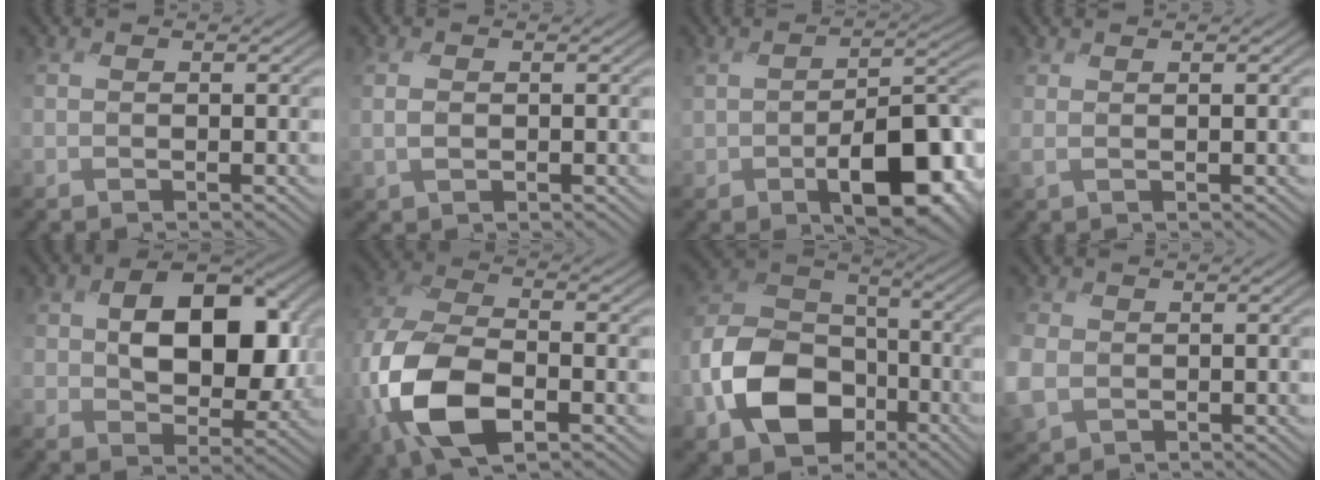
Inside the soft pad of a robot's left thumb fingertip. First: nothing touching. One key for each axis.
{"total": 1.9, "fx": -0.2, "fy": 1.3, "fz": 1.4, "tx": -0.034, "ty": -0.001, "tz": -0.003}
{"total": 11.6, "fx": -4.0, "fy": 6.4, "fz": 8.8, "tx": -0.140, "ty": -0.035, "tz": -0.052}
{"total": 0.8, "fx": 0.6, "fy": -0.2, "fz": 0.6, "tx": -0.008, "ty": 0.001, "tz": 0.006}
{"total": 11.3, "fx": 1.2, "fy": 7.8, "fz": 8.1, "tx": -0.141, "ty": -0.009, "tz": 0.019}
{"total": 13.9, "fx": -5.6, "fy": 7.7, "fz": 10.1, "tx": -0.282, "ty": -0.039, "tz": -0.111}
{"total": 12.7, "fx": -6.1, "fy": 8.8, "fz": 6.7, "tx": -0.152, "ty": -0.016, "tz": -0.134}
{"total": 4.5, "fx": -0.9, "fy": 3.8, "fz": 2.2, "tx": -0.094, "ty": -0.018, "tz": -0.021}